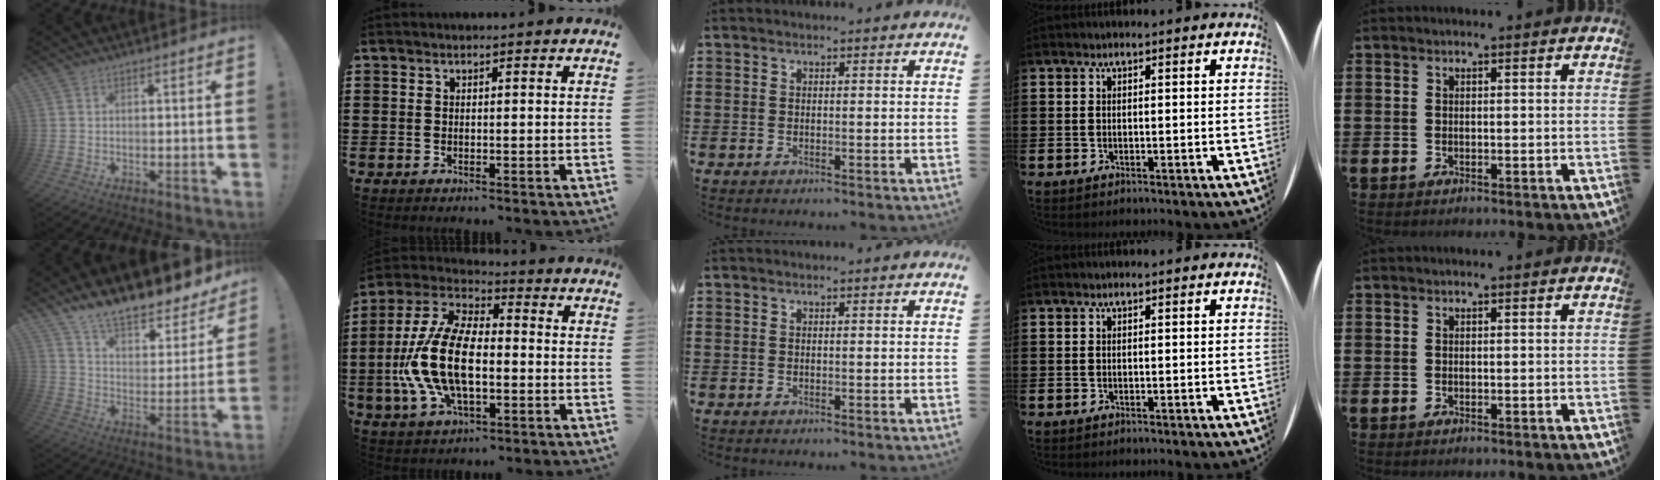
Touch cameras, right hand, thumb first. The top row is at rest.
{"thumb": {"total": 12.9, "force": [11.6, 3.1, 4.6], "torque": [-0.084, -0.105, 0.203]}, "index": {"total": 14.3, "force": [-2.3, 6.8, 12.3], "torque": [-0.292, -0.010, -0.047]}}